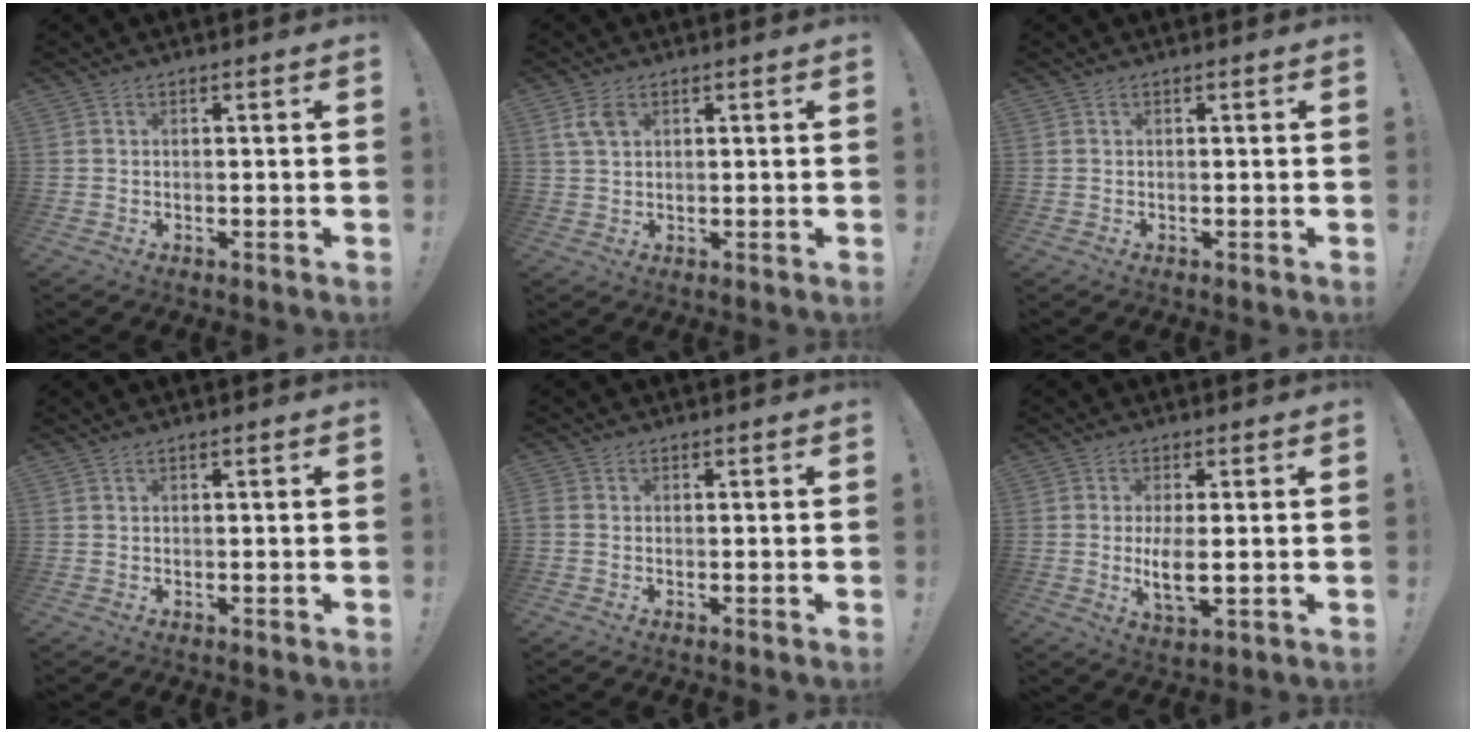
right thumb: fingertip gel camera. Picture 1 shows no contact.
{"total": 4.7, "force": [1.9, 2.9, 3.1], "torque": [-0.061, 0.003, 0.040]}
{"total": 0.0}
{"total": 0.0}
{"total": 0.7, "force": [-0.2, 0.5, 0.4], "torque": [-0.008, 0.000, -0.003]}
{"total": 6.7, "force": [0.0, 2.3, 6.3], "torque": [-0.108, -0.020, -0.003]}